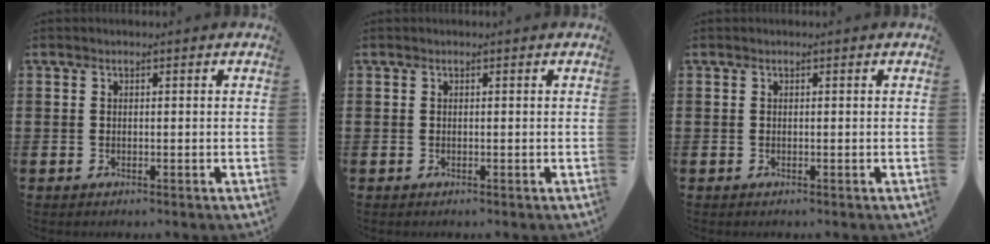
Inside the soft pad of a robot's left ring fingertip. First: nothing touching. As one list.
[{"total": 0.0}, {"total": 0.0}]